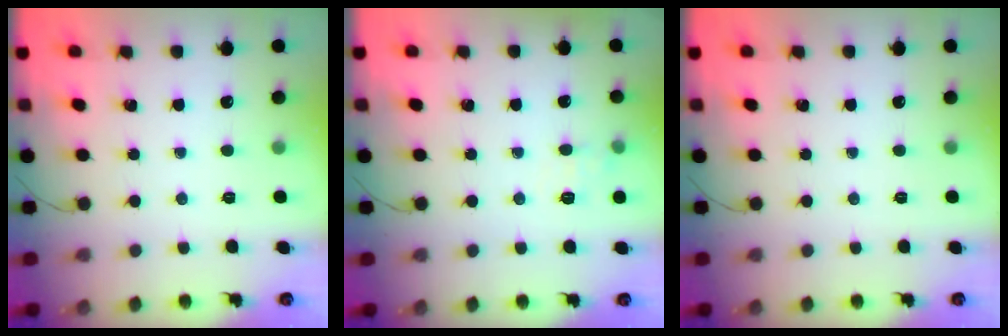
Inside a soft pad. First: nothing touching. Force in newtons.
{"total": 5.9, "press": 5.6, "slide": 1.6}
{"total": 0.0}